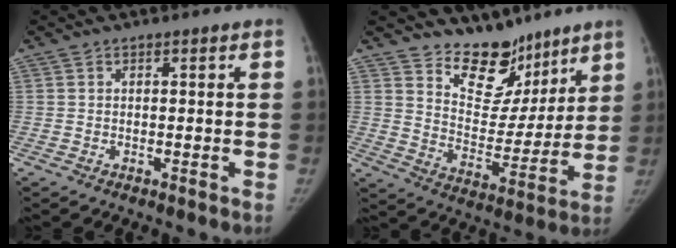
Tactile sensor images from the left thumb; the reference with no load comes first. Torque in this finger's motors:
{"motor_torque": [0.32, -0.03, 0.73, -0.92, 0.13]}